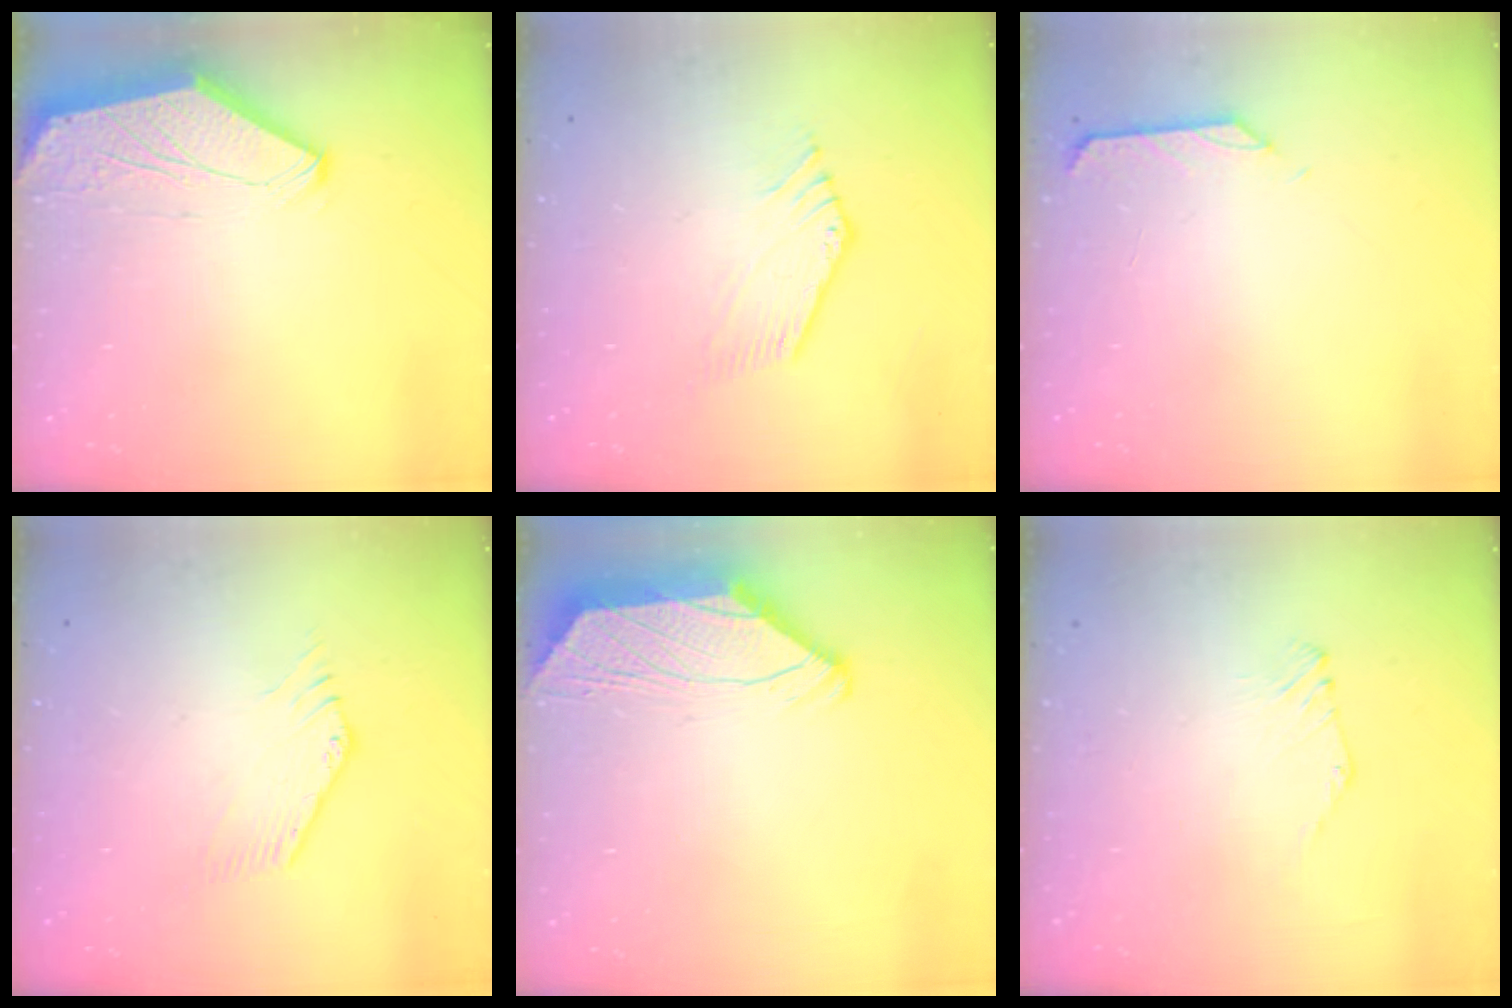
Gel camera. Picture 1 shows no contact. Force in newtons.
{"total": 2.7, "press": 2.6, "slide": 0.5}
{"total": 0.6, "press": 0.3, "slide": 0.5}
{"total": 1.0, "press": 1.0, "slide": 0.1}
{"total": 2.0, "press": 2.0, "slide": 0.6}
{"total": 0.6, "press": 0.5, "slide": 0.3}